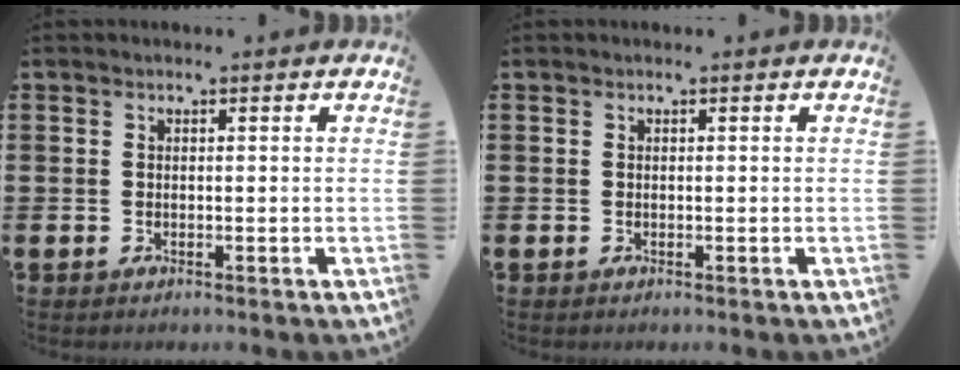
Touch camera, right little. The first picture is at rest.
{"total": 0.0}